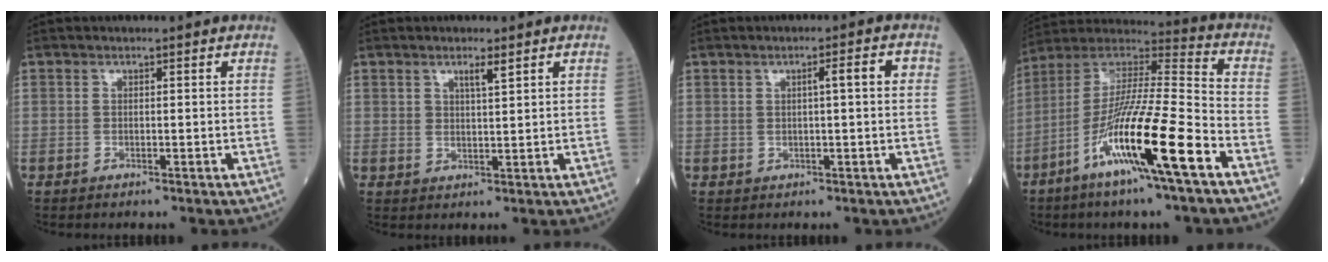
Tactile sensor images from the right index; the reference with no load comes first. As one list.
[{"total": 2.1, "force": [1.4, 0.3, 1.5], "torque": [-0.030, 0.001, 0.027]}, {"total": 3.1, "force": [0.5, 0.2, 3.0], "torque": [-0.047, 0.012, 0.008]}, {"total": 18.1, "force": [-8.3, 0.1, 16.1], "torque": [-0.315, -0.026, -0.157]}]